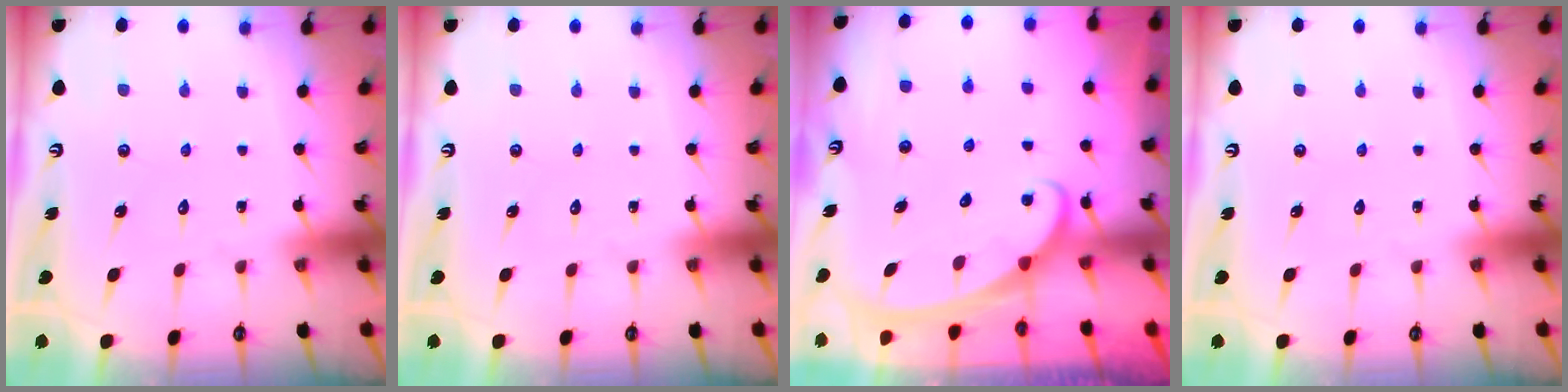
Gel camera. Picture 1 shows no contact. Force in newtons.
{"total": 0.0}
{"total": 2.3, "press": 2.3, "slide": 0.4}
{"total": 0.0}